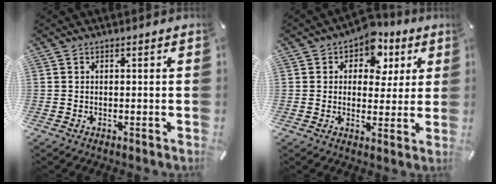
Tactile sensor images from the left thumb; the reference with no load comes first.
{"total": 8.5, "force": [3.6, 6.7, 3.9], "torque": [-0.045, -0.022, 0.058]}